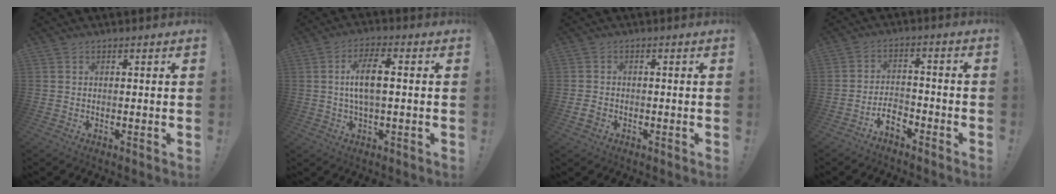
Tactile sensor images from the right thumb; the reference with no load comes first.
{"total": 8.9, "force": [0.5, 3.1, 8.3], "torque": [-0.147, 0.001, 0.005]}
{"total": 2.8, "force": [-1.5, 2.1, 1.2], "torque": [-0.023, 0.009, -0.028]}
{"total": 5.5, "force": [-4.4, 2.6, 2.0], "torque": [-0.041, 0.016, -0.083]}